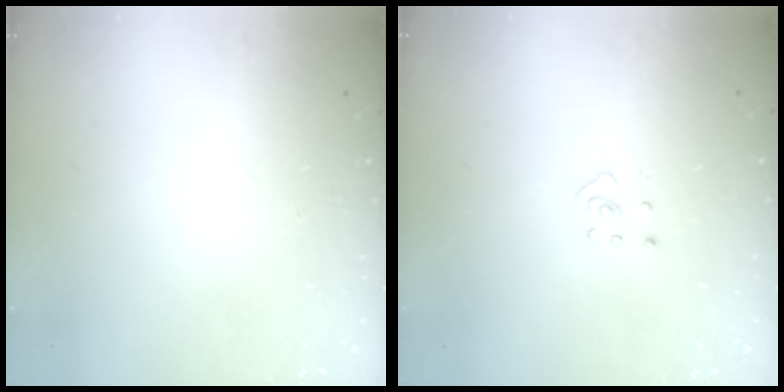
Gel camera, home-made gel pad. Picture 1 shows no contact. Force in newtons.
{"total": 2.4, "press": 2.3, "slide": 0.4}